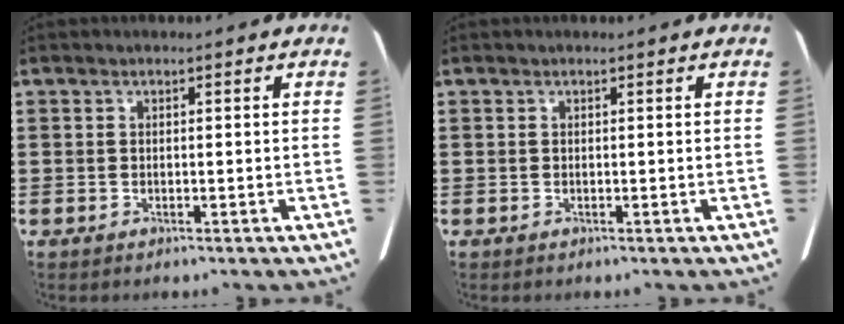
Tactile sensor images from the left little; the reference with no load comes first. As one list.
[{"total": 0.0}]